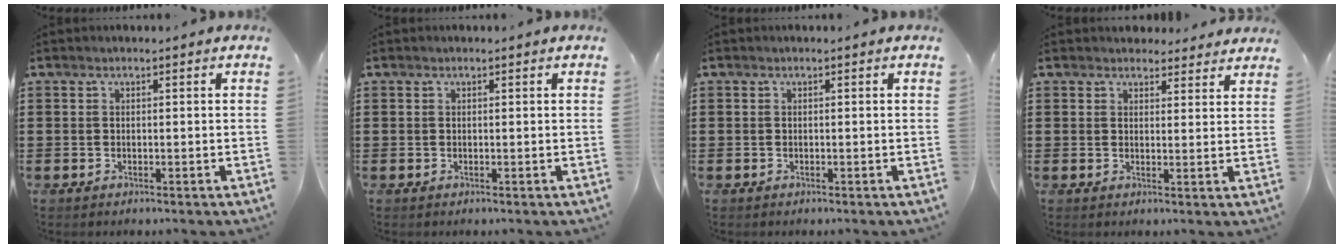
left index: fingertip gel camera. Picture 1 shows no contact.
{"total": 0.0}
{"total": 0.0}
{"total": 3.4, "force": [3.2, 0.9, 0.3], "torque": [-0.007, -0.010, 0.060]}